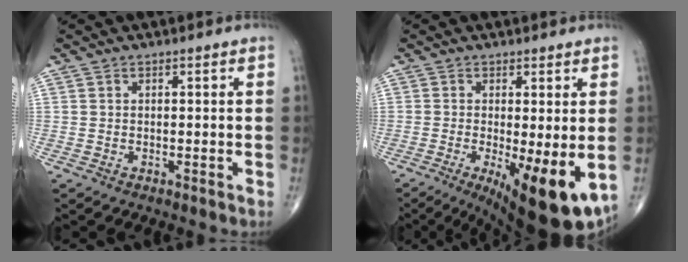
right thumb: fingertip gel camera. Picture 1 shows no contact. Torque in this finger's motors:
{"motor_torque": [2.14, 2.01, 0.89, -0.56, 0.45]}